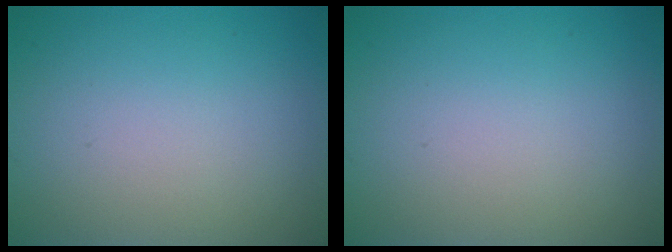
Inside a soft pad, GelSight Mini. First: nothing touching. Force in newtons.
{"total": 0.0}